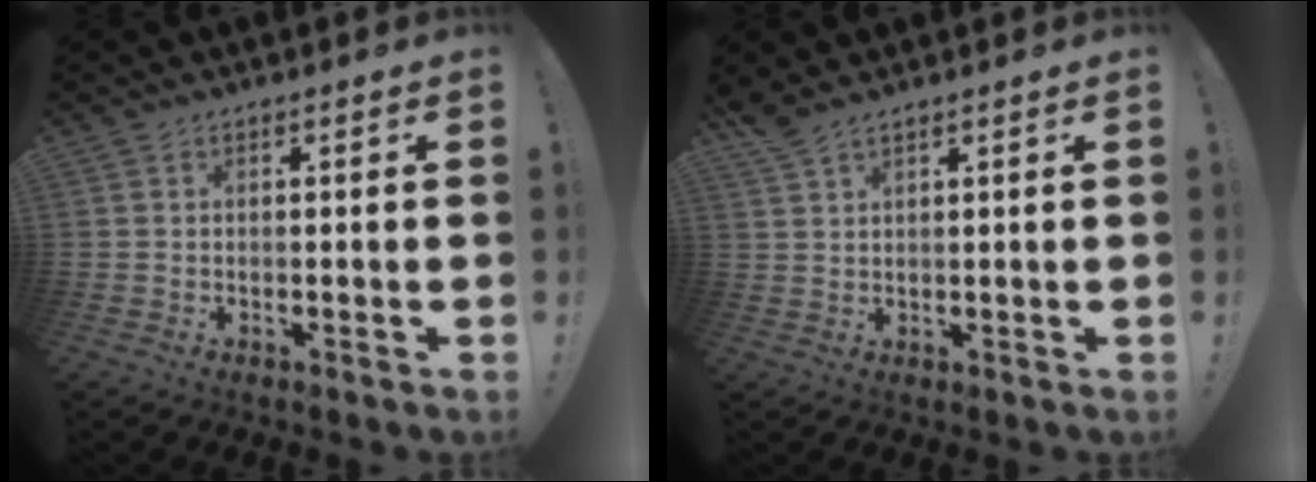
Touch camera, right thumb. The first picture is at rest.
{"total": 3.0, "force": [2.6, 0.3, 1.5], "torque": [-0.035, -0.014, 0.048]}